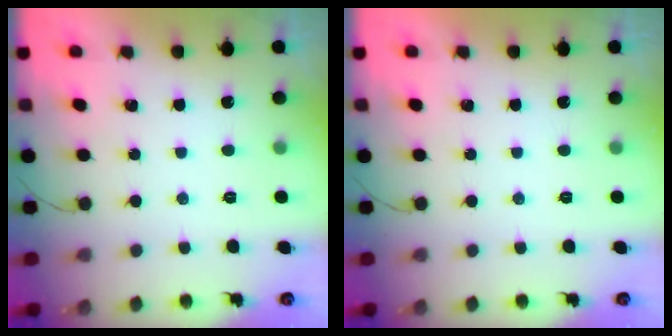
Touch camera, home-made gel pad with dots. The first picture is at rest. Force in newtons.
{"total": 0.0}